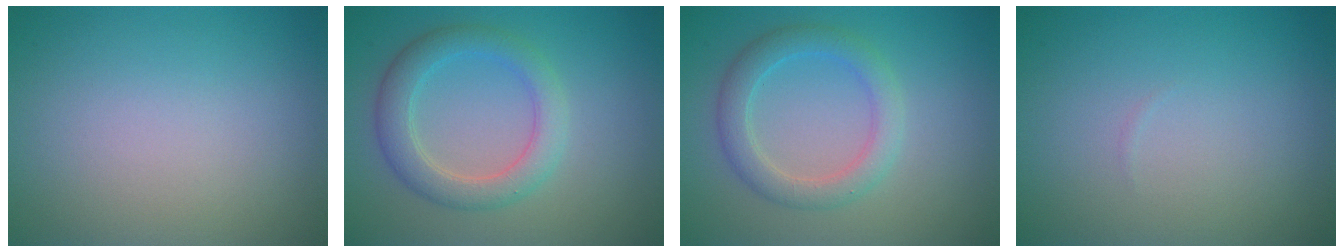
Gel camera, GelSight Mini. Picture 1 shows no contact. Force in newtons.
{"total": 3.8, "press": 3.8, "slide": 0.0}
{"total": 3.2, "press": 3.2, "slide": 0.1}
{"total": 0.0}